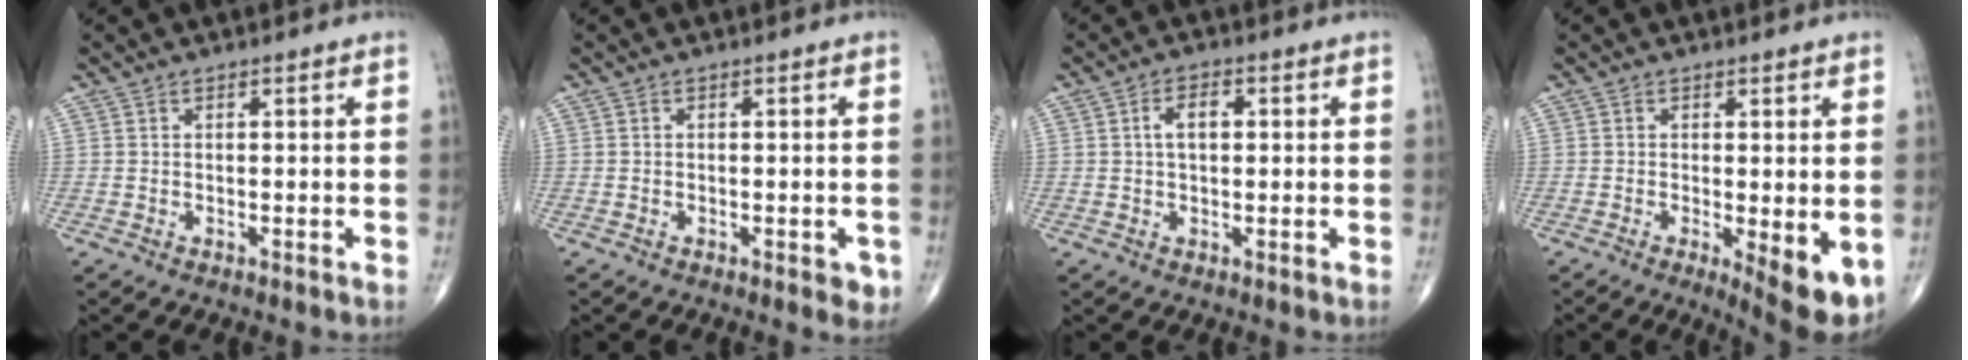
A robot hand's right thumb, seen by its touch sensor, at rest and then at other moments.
{"total": 2.4, "force": [-0.9, 1.1, 1.9], "torque": [-0.013, -0.001, -0.010]}
{"total": 4.1, "force": [0.6, 2.2, 3.3], "torque": [-0.055, 0.009, 0.008]}
{"total": 7.2, "force": [-1.6, 2.0, 6.7], "torque": [-0.093, -0.020, -0.022]}